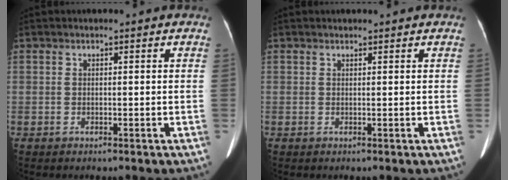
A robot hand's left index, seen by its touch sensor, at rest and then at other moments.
{"total": 1.5, "force": [1.4, 0.2, 0.5], "torque": [-0.007, 0.010, 0.018]}